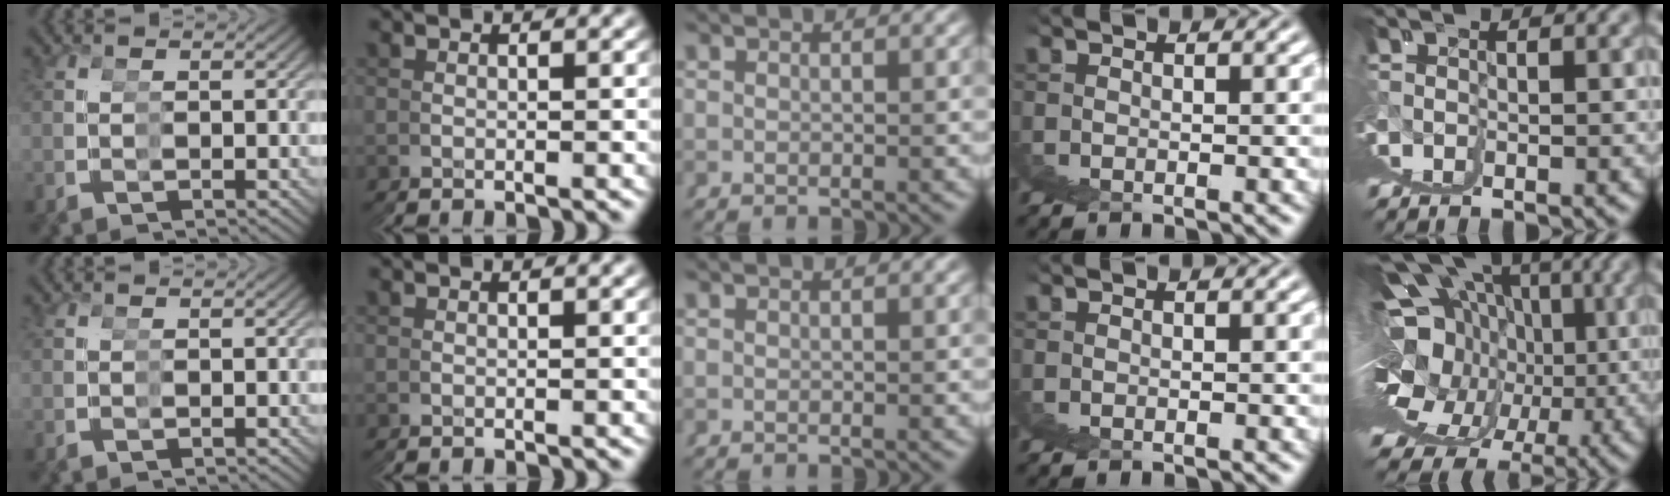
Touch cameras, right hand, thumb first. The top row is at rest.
{"little": {"total": 15.4, "force": [3.0, 9.3, 12.0], "torque": [-0.156, -0.006, 0.061]}}